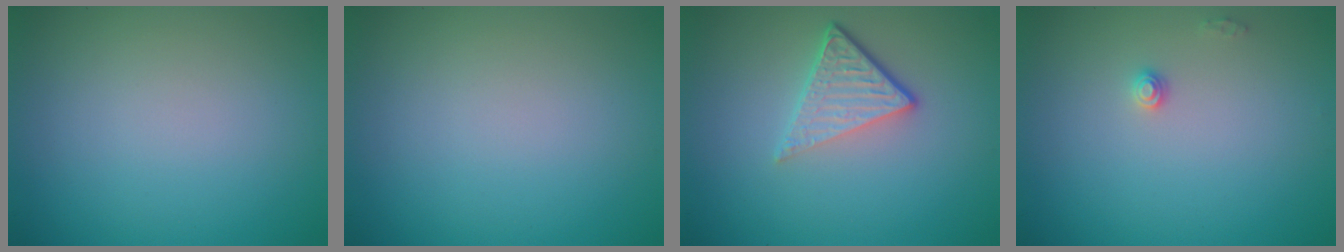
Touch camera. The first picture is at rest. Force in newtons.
{"total": 0.0}
{"total": 4.0, "press": 2.7, "slide": 2.9}
{"total": 0.9, "press": 0.9, "slide": 0.1}